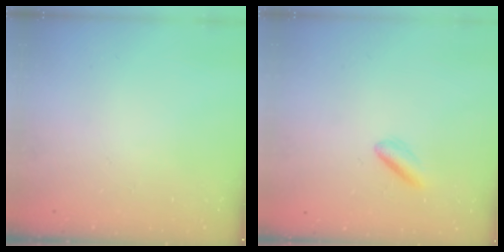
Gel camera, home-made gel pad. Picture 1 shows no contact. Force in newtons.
{"total": 3.1, "press": 2.9, "slide": 0.9}